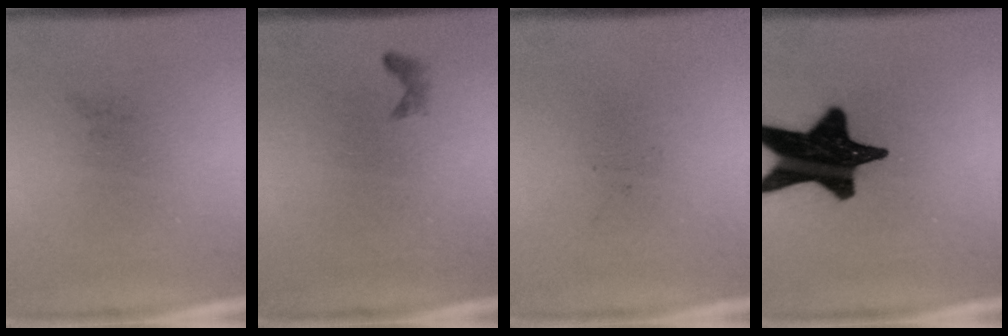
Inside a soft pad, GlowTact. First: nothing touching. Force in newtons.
{"total": 0.6}
{"total": 0.0}
{"total": 19.6}